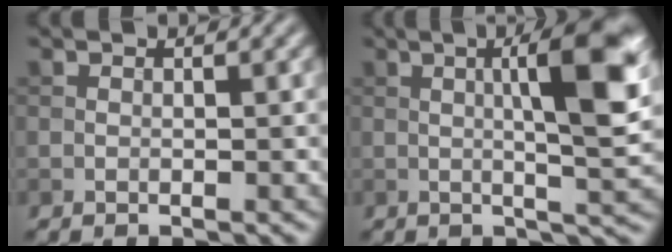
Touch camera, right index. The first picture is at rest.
{"total": 9.2, "force": [1.7, 1.9, 8.8], "torque": [-0.116, 0.014, 0.024]}